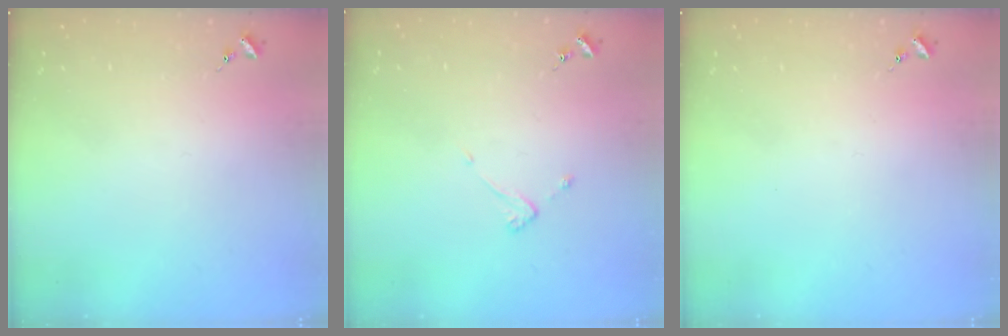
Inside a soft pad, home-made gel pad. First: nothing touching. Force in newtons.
{"total": 3.4, "press": 3.4, "slide": 0.1}
{"total": 0.0}